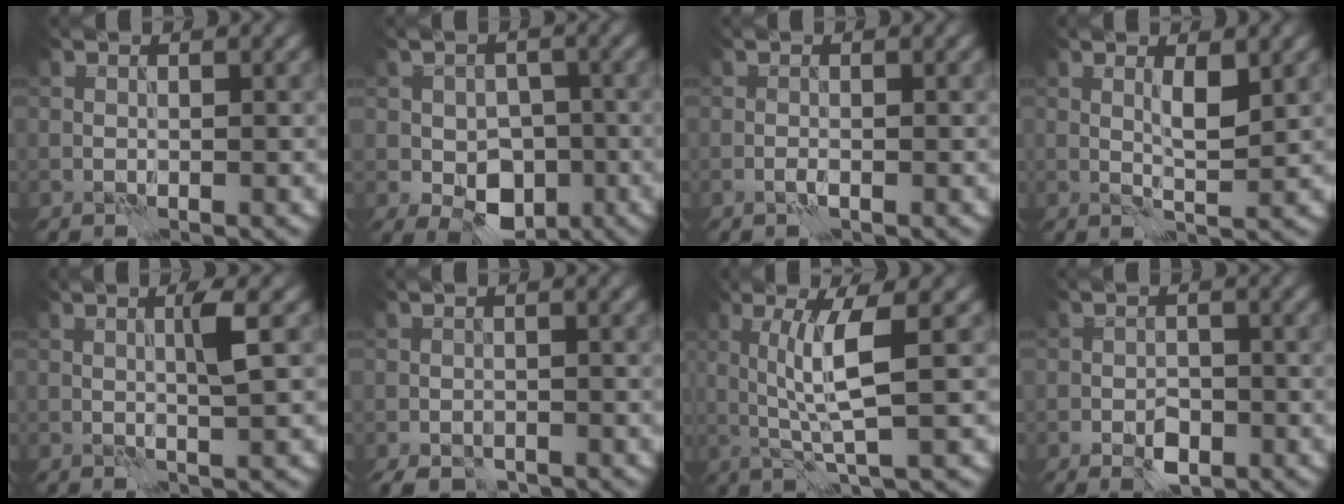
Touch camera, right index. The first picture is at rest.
{"total": 5.8, "force": [-1.8, 4.1, 3.7], "torque": [-0.059, -0.009, -0.028]}
{"total": 0.7, "force": [-0.4, 0.2, 0.5], "torque": [-0.014, 0.000, -0.008]}
{"total": 2.0, "force": [0.9, 0.2, 1.8], "torque": [-0.033, -0.004, 0.016]}
{"total": 1.9, "force": [0.6, -0.1, 1.8], "torque": [-0.037, 0.001, 0.010]}
{"total": 2.9, "force": [-2.3, 1.5, 1.1], "torque": [-0.021, -0.010, -0.039]}
{"total": 4.5, "force": [0.5, 0.3, 4.4], "torque": [-0.087, -0.002, 0.016]}
{"total": 2.5, "force": [-1.3, 1.5, 1.5], "torque": [-0.024, 0.000, -0.024]}